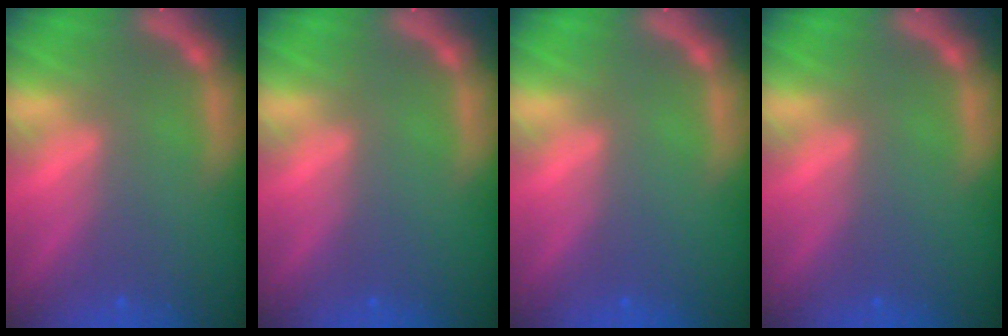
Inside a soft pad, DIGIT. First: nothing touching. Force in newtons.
{"total": 0.0}
{"total": 0.0}
{"total": 0.0}